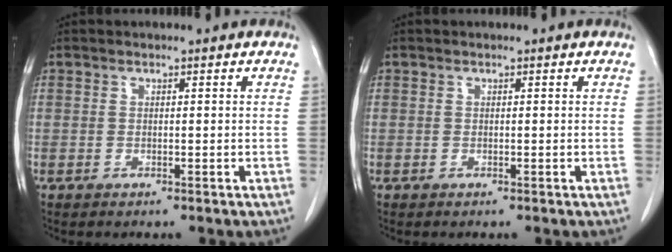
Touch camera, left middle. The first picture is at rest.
{"total": 0.0}